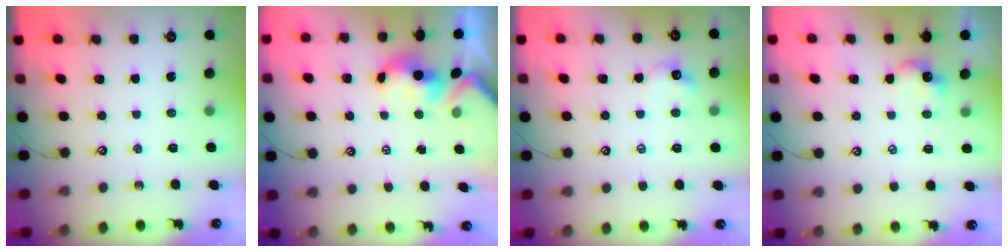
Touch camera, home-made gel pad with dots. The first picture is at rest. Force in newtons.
{"total": 1.0, "press": 0.7, "slide": 0.7}
{"total": 1.0, "press": 0.9, "slide": 0.5}
{"total": 2.8, "press": 2.8, "slide": 0.1}